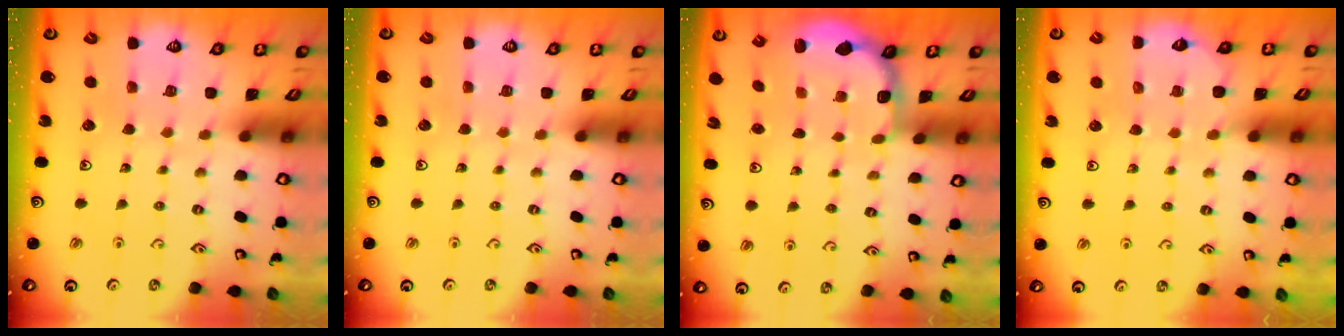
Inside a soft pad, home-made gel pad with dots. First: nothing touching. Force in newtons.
{"total": 0.0}
{"total": 2.7, "press": 2.1, "slide": 1.7}
{"total": 3.9, "press": 3.3, "slide": 2.1}